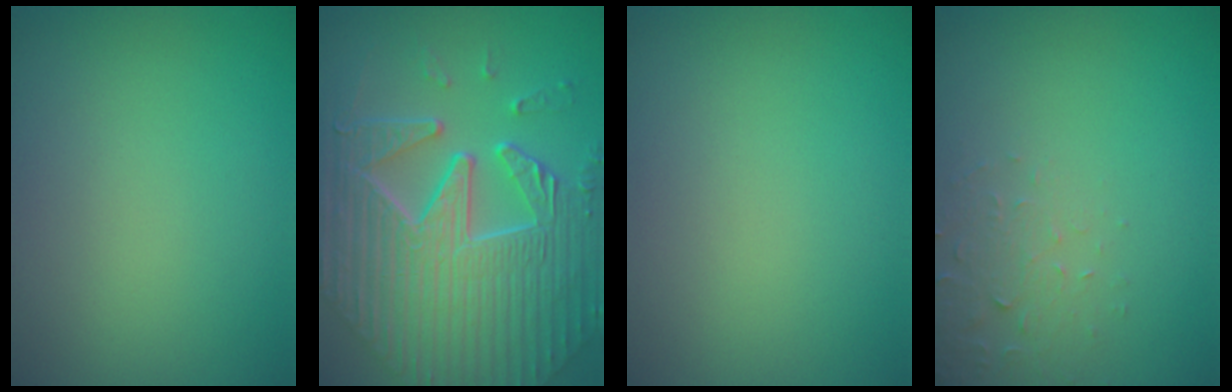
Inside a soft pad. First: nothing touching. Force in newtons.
{"total": 10.1, "press": 7.5, "slide": 6.8}
{"total": 0.0}
{"total": 2.2, "press": 2.2, "slide": 0.4}